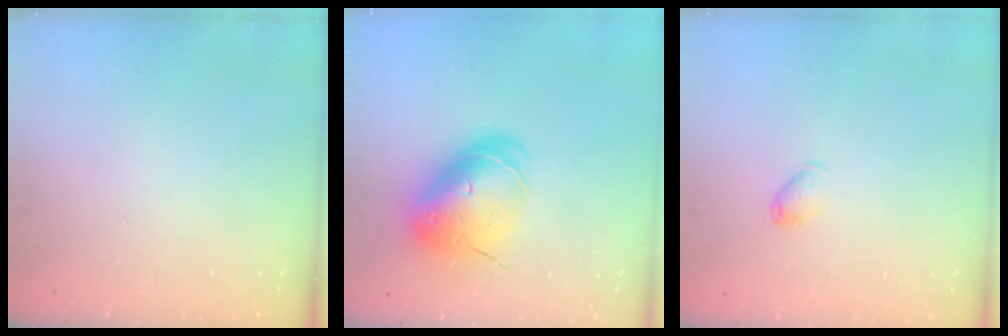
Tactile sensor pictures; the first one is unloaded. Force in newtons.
{"total": 12.9, "press": 12.6, "slide": 2.5}
{"total": 5.2, "press": 5.1, "slide": 0.9}